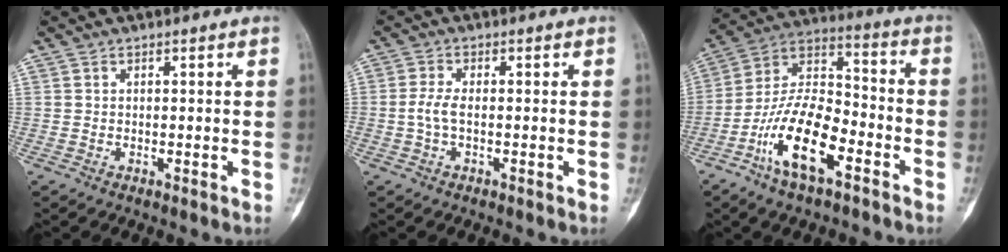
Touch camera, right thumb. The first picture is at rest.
{"total": 3.0, "force": [-0.4, 1.2, 2.7], "torque": [-0.068, 0.001, -0.010]}
{"total": 16.3, "force": [-7.7, 7.0, 12.6], "torque": [-0.226, 0.059, -0.147]}